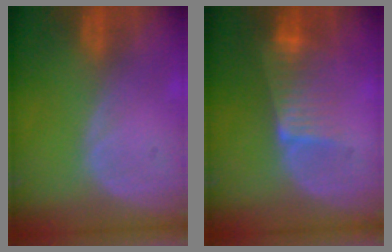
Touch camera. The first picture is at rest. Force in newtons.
{"total": 6.4, "press": 5.6, "slide": 3.1}